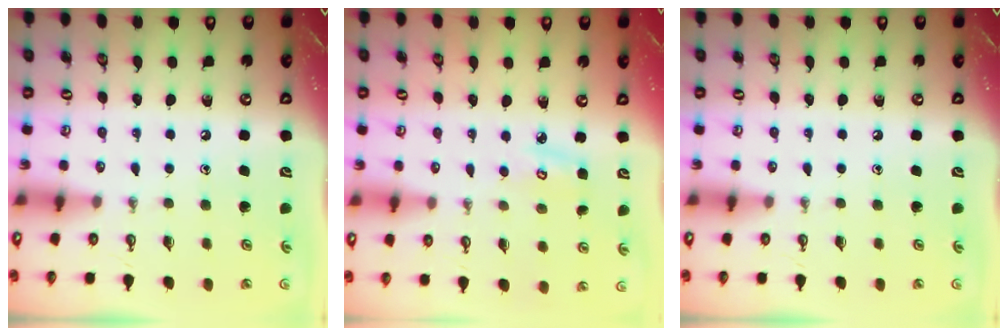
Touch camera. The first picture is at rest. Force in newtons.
{"total": 4.5, "press": 4.5, "slide": 0.5}
{"total": 0.0}